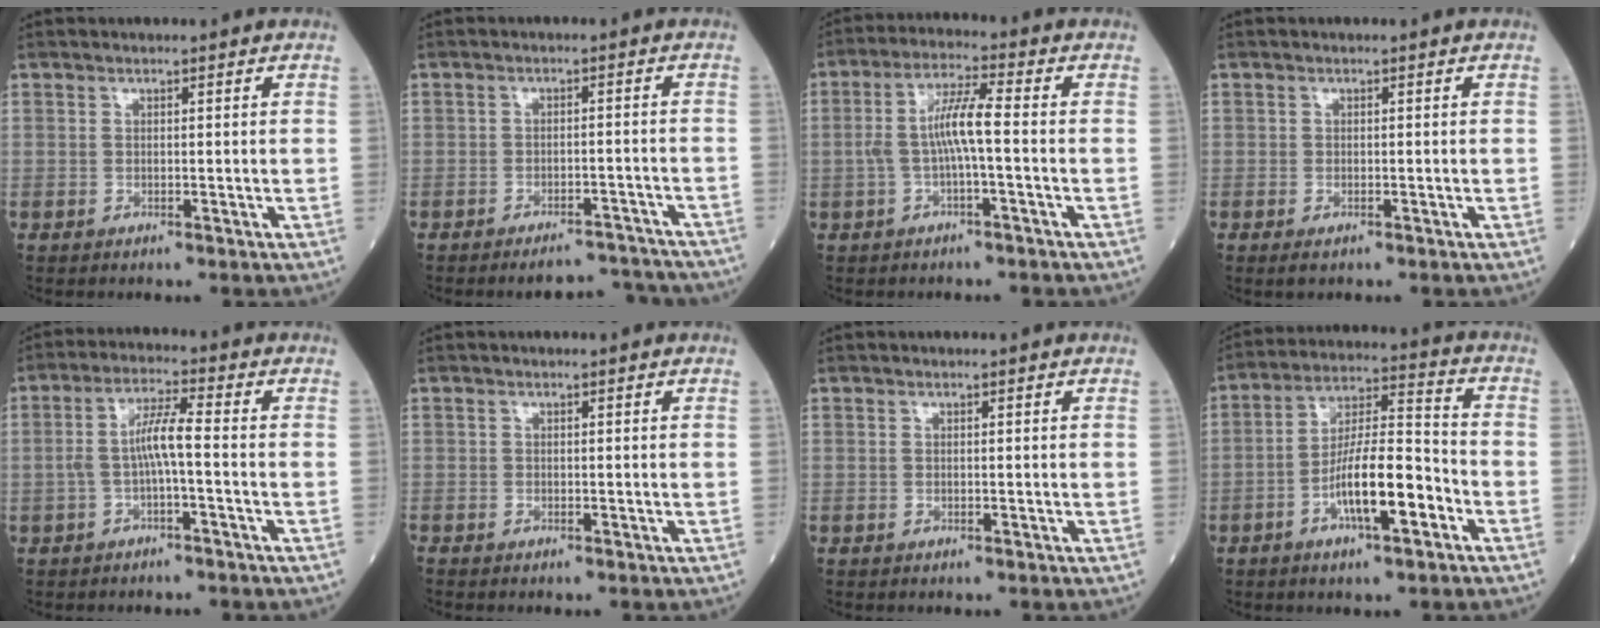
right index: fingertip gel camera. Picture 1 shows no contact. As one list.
[{"total": 7.0, "force": [-6.8, 1.4, 0.7], "torque": [0.013, 0.011, -0.084]}, {"total": 6.5, "force": [-0.6, 0.6, 6.5], "torque": [-0.131, 0.019, -0.013]}, {"total": 1.1, "force": [-0.6, 0.5, 0.7], "torque": [-0.017, -0.003, -0.004]}, {"total": 5.2, "force": [-0.9, 0.4, 5.2], "torque": [-0.103, 0.018, -0.016]}, {"total": 0.0}, {"total": 0.0}, {"total": 11.9, "force": [-4.6, 2.3, 10.7], "torque": [-0.197, 0.008, -0.081]}]